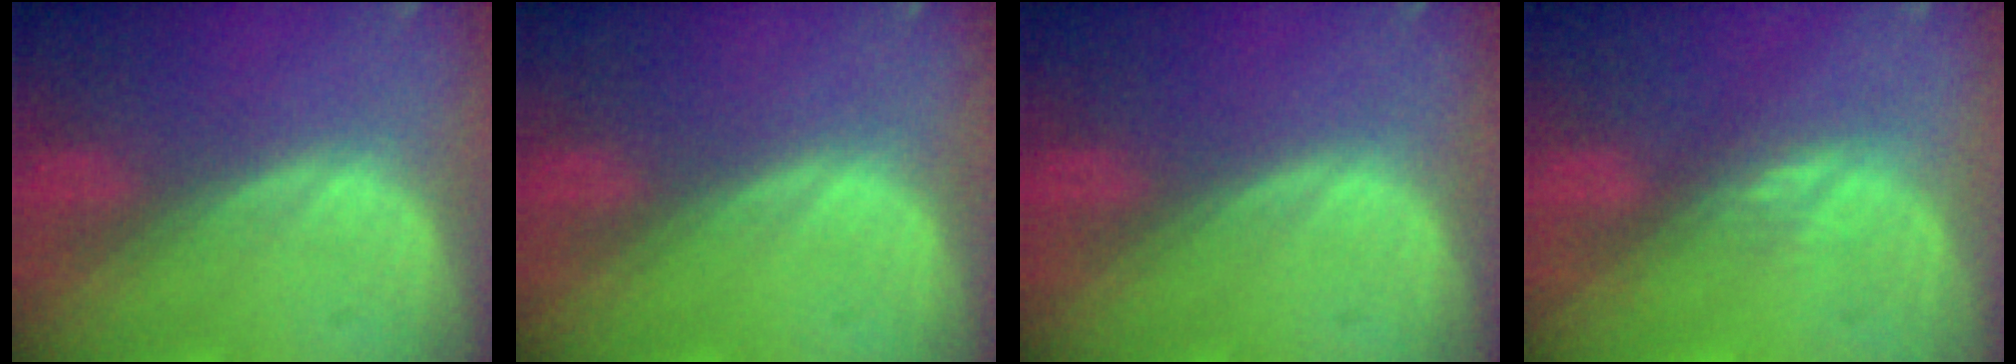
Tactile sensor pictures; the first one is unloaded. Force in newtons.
{"total": 0.0}
{"total": 0.0}
{"total": 1.4, "press": 1.4, "slide": 0.3}